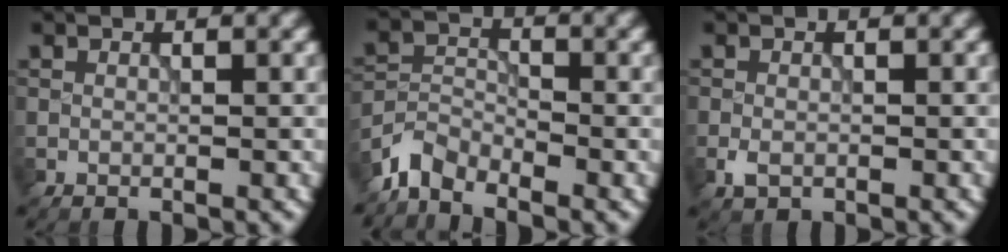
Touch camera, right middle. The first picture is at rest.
{"total": 3.3, "force": [-3.0, 1.1, 0.8], "torque": [-0.016, 0.001, -0.073]}
{"total": 1.5, "force": [-0.6, 1.0, 0.9], "torque": [-0.020, -0.002, -0.014]}